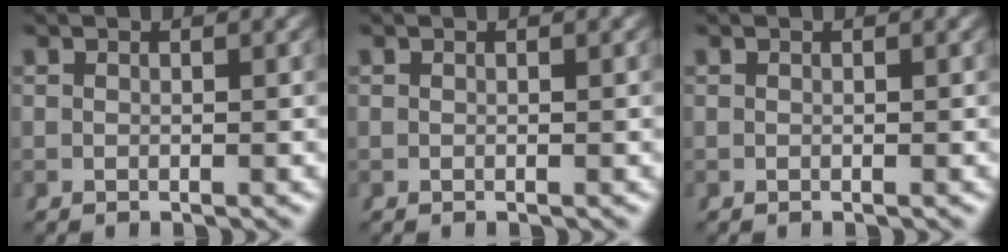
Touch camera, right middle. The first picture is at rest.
{"total": 0.0}
{"total": 1.6, "force": [-0.2, -1.5, -0.5], "torque": [0.018, -0.010, 0.007]}